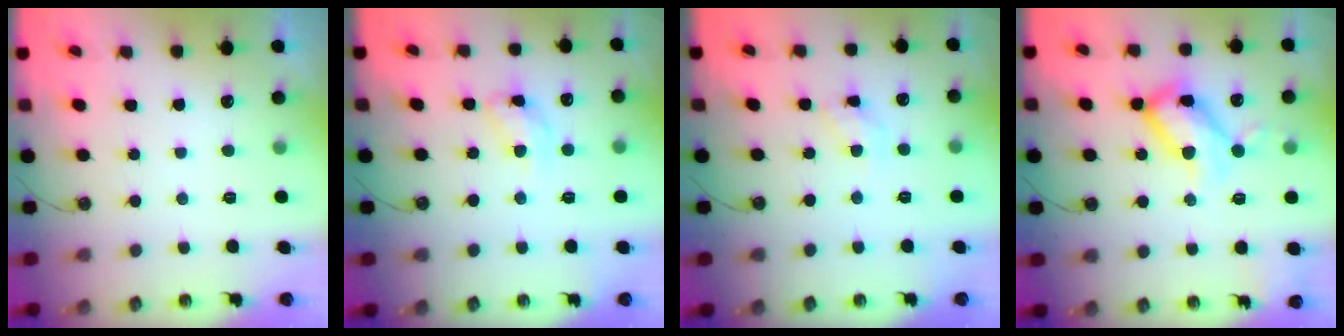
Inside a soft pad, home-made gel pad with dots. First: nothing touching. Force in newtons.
{"total": 11.3, "press": 11.3, "slide": 0.8}
{"total": 7.3, "press": 7.3, "slide": 0.4}
{"total": 17.9, "press": 17.8, "slide": 1.5}